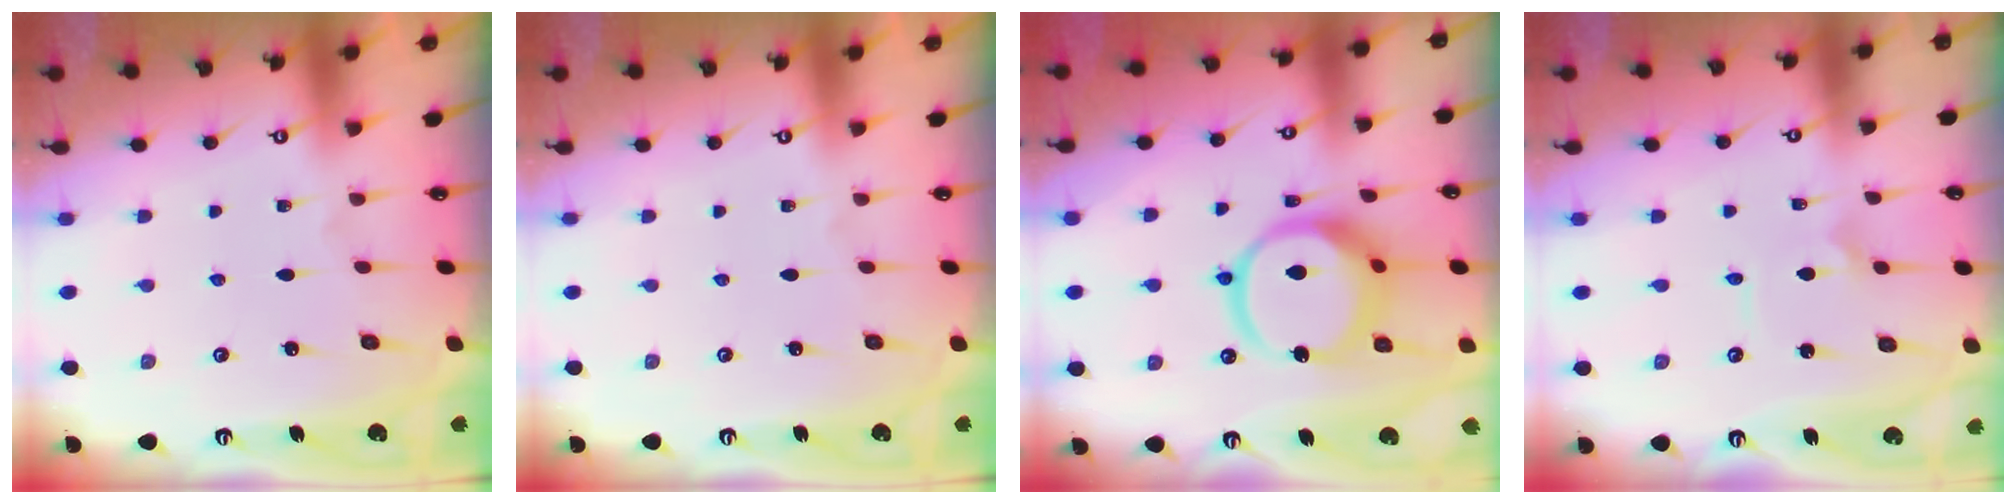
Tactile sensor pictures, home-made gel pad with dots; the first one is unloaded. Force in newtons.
{"total": 0.0}
{"total": 14.4, "press": 14.2, "slide": 2.3}
{"total": 2.3, "press": 2.3, "slide": 0.1}